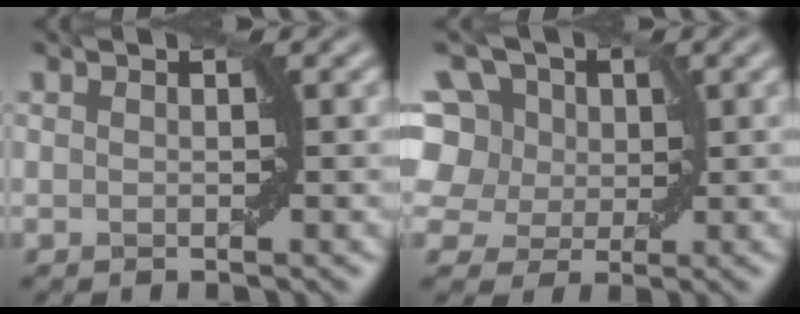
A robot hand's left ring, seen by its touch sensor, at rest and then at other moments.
{"total": 9.5, "force": [4.3, 6.5, 5.4], "torque": [-0.086, 0.033, 0.041]}